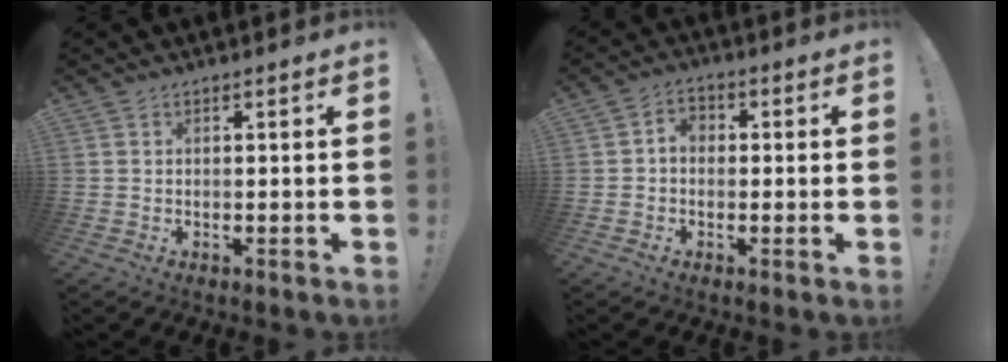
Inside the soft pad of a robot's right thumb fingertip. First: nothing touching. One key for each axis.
{"total": 3.6, "fx": -0.9, "fy": 2.5, "fz": 2.4, "tx": -0.050, "ty": 0.015, "tz": -0.015}